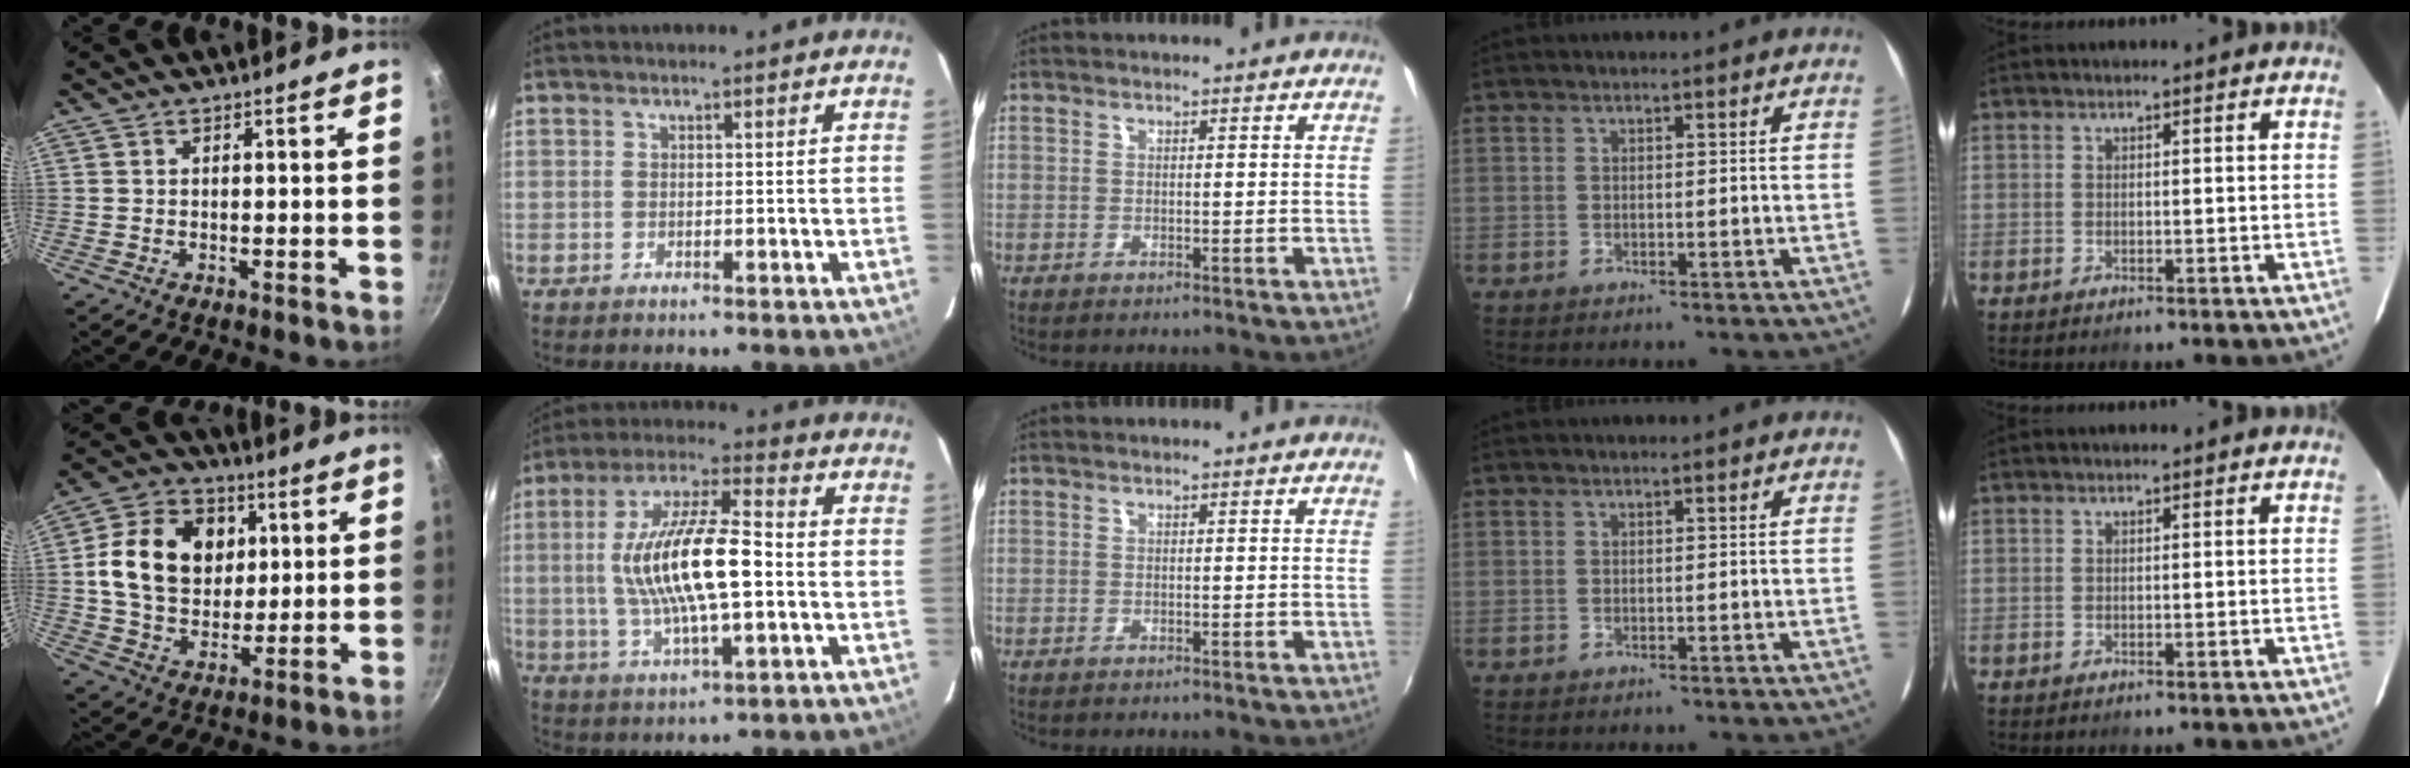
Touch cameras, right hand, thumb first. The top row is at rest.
{"thumb": {"total": 16.7, "force": [3.4, 12.8, 10.2], "torque": [-0.153, 0.003, 0.053]}, "index": {"total": 17.1, "force": [-0.7, 5.0, 16.3], "torque": [-0.311, 0.007, -0.011]}}